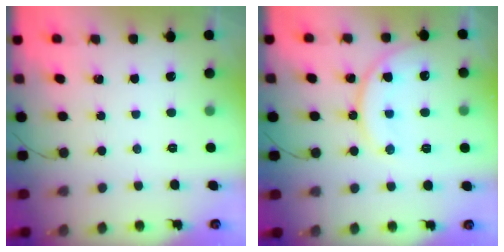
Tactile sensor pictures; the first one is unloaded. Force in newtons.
{"total": 13.3, "press": 13.3, "slide": 1.2}